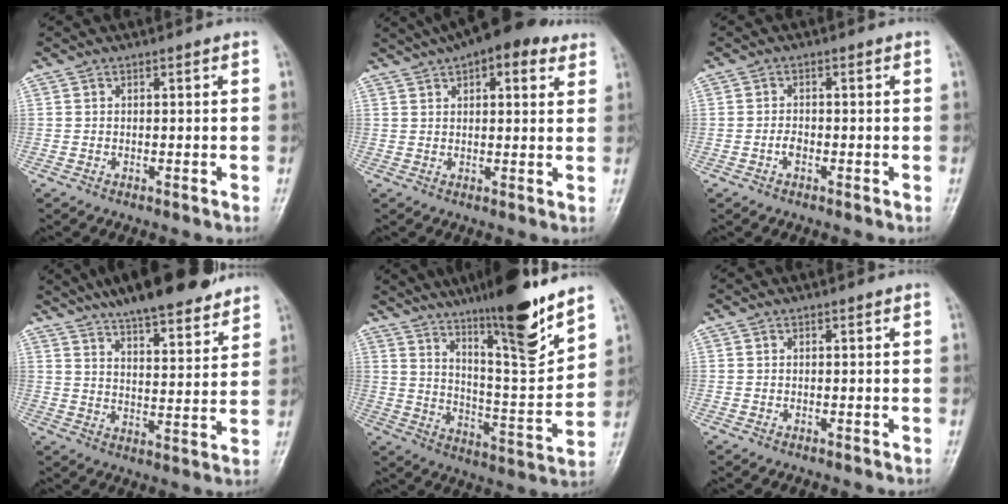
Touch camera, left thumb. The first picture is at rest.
{"total": 14.3, "force": [9.4, 5.6, 9.2], "torque": [-0.111, 0.010, 0.132]}
{"total": 1.6, "force": [-0.7, 0.9, 1.1], "torque": [-0.020, 0.005, -0.016]}
{"total": 19.2, "force": [15.3, 4.7, 10.6], "torque": [-0.134, -0.050, 0.229]}
{"total": 19.2, "force": [13.6, 2.9, 13.2], "torque": [-0.176, -0.087, 0.223]}
{"total": 0.0}